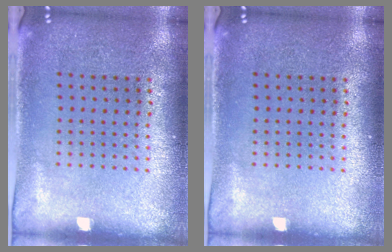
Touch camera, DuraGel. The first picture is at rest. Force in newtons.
{"total": 0.0}